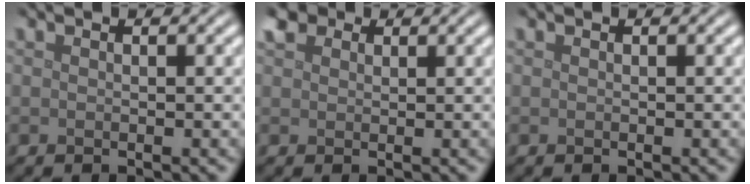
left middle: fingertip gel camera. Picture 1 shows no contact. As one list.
[{"total": 1.9, "force": [1.2, 1.2, 0.6], "torque": [-0.014, 0.007, 0.022]}, {"total": 0.0}]